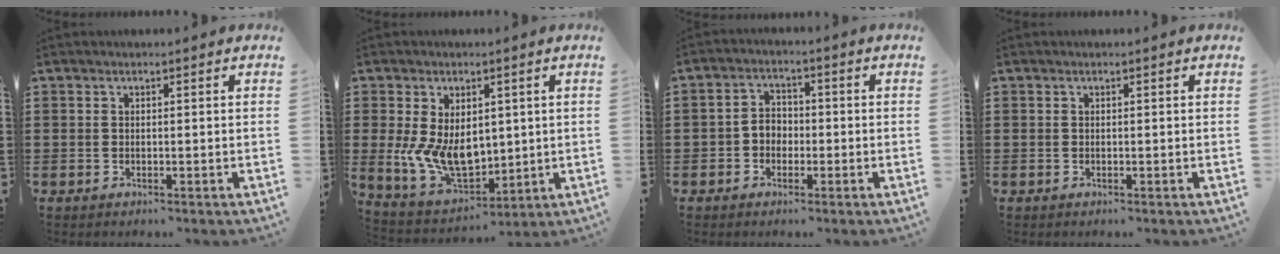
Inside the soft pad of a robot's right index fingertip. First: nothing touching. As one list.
[{"total": 9.4, "force": [0.8, 6.6, 6.6], "torque": [-0.129, 0.006, 0.020]}, {"total": 2.9, "force": [-1.3, 2.3, 1.2], "torque": [-0.030, 0.009, -0.029]}, {"total": 0.0}]